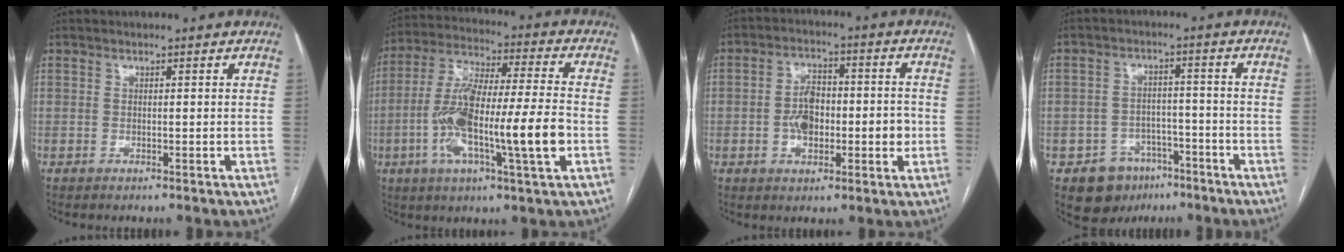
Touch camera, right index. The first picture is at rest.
{"total": 17.7, "force": [-4.1, 1.7, 17.1], "torque": [-0.326, 0.002, -0.073]}
{"total": 8.4, "force": [-1.3, 4.4, 7.1], "torque": [-0.124, 0.022, -0.018]}
{"total": 7.5, "force": [-4.5, 5.8, 1.6], "torque": [-0.023, 0.014, -0.059]}